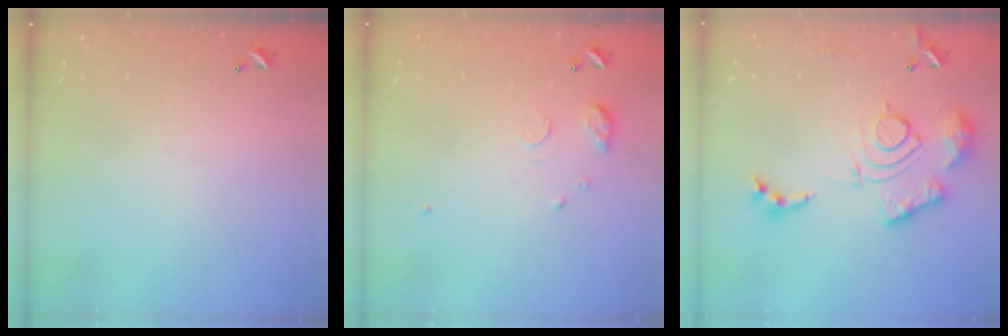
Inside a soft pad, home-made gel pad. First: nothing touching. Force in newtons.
{"total": 7.9, "press": 7.8, "slide": 0.8}
{"total": 17.4, "press": 17.3, "slide": 1.7}